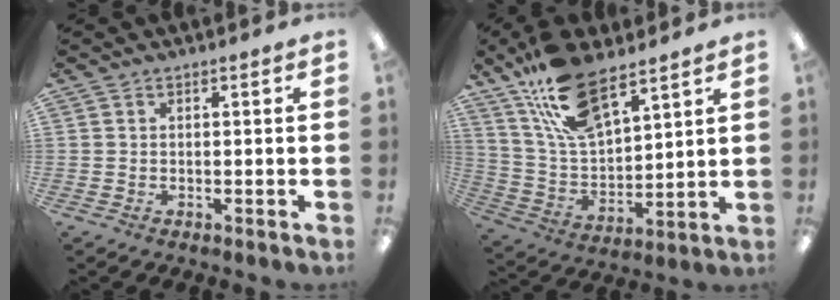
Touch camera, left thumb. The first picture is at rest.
{"total": 17.6, "force": [12.2, 7.2, 10.4], "torque": [-0.209, -0.048, 0.220]}